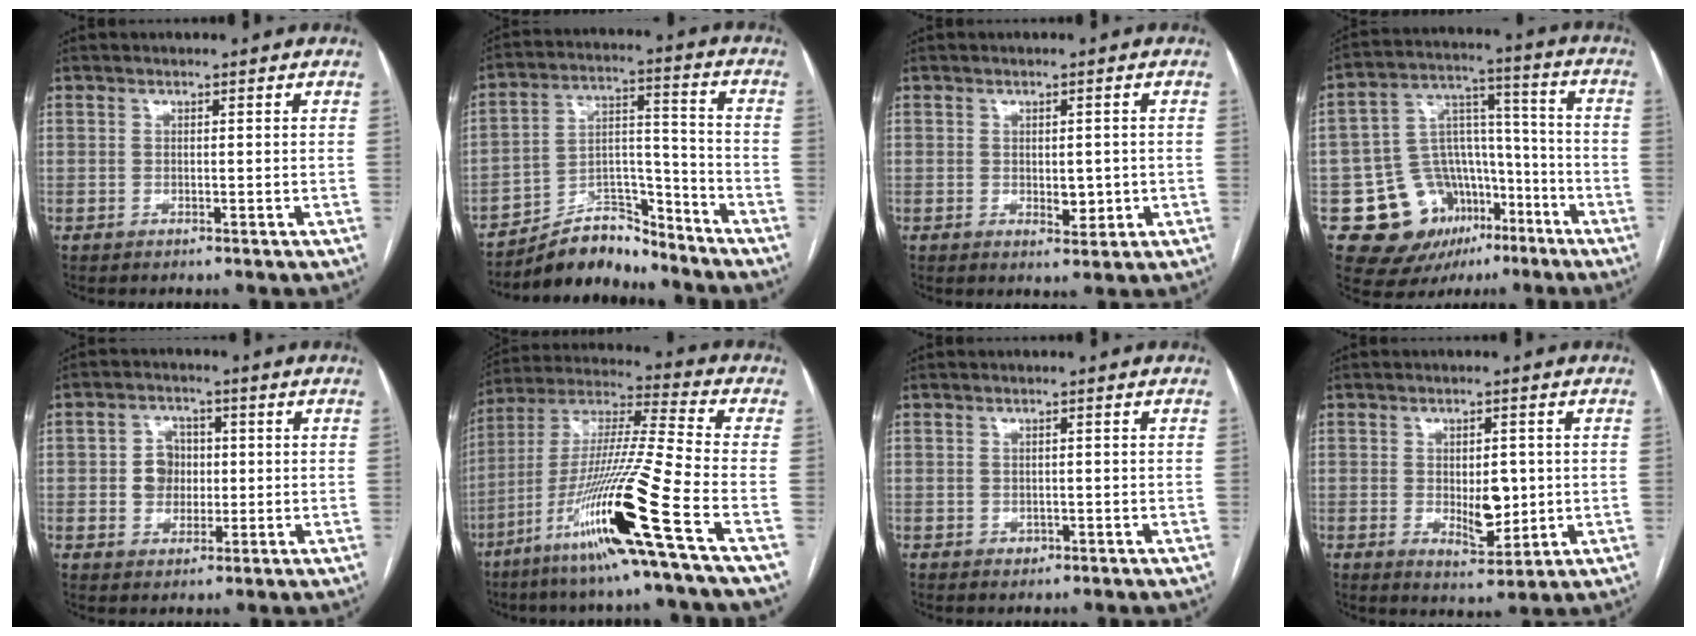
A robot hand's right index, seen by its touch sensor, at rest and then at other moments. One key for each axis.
{"total": 10.2, "fx": -9.6, "fy": 3.1, "fz": 1.5, "tx": -0.021, "ty": 0.046, "tz": -0.170}
{"total": 2.8, "fx": -0.3, "fy": 1.6, "fz": 2.3, "tx": -0.031, "ty": -0.001, "tz": 0.003}
{"total": 15.7, "fx": -7.3, "fy": 12.1, "fz": 7.1, "tx": -0.116, "ty": 0.066, "tz": -0.098}
{"total": 5.1, "fx": 0.1, "fy": 4.4, "fz": 2.5, "tx": -0.045, "ty": 0.016, "tz": 0.007}
{"total": 19.9, "fx": -9.5, "fy": -2.0, "fz": 17.4, "tx": -0.363, "ty": -0.038, "tz": -0.183}
{"total": 1.0, "fx": -0.3, "fy": 0.9, "fz": 0.4, "tx": -0.006, "ty": 0.002, "tz": 0.000}
{"total": 6.1, "fx": -0.2, "fy": 2.9, "fz": 5.3, "tx": -0.079, "ty": -0.005, "tz": 0.007}